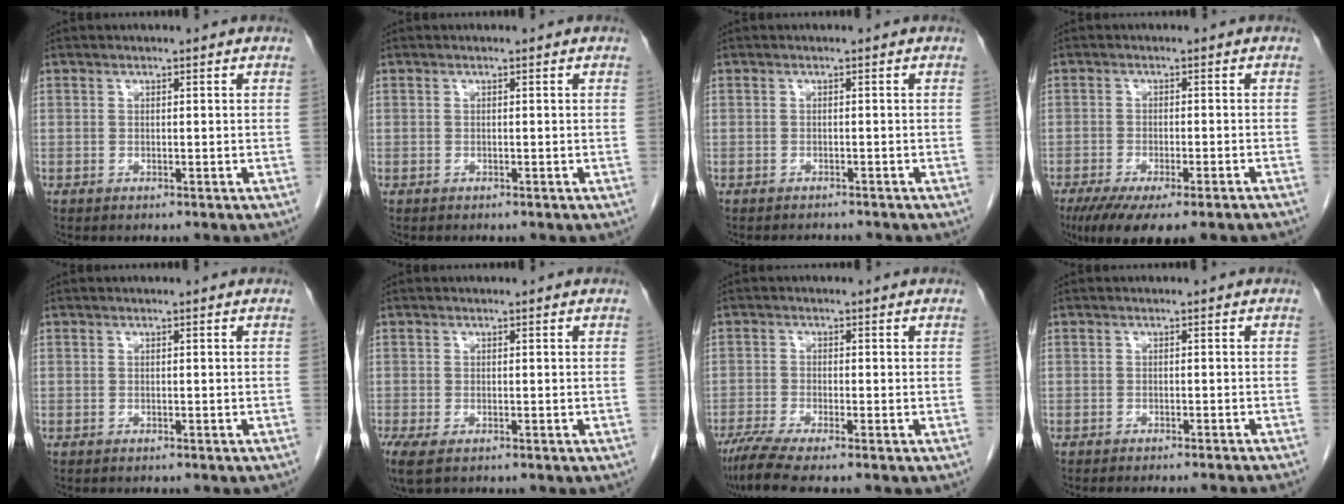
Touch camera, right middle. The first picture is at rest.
{"total": 0.0}
{"total": 2.3, "force": [-2.3, 0.2, 0.4], "torque": [-0.006, -0.008, -0.028]}
{"total": 12.0, "force": [-9.2, 1.6, 7.5], "torque": [-0.108, -0.021, -0.136]}
{"total": 1.0, "force": [-0.9, 0.3, 0.4], "torque": [-0.015, -0.003, -0.010]}
{"total": 4.4, "force": [-3.0, 1.5, 2.9], "torque": [-0.060, -0.019, -0.047]}
{"total": 5.1, "force": [-4.0, -0.6, 3.0], "torque": [-0.054, -0.016, -0.075]}
{"total": 8.8, "force": [-8.1, -0.5, 3.2], "torque": [-0.024, -0.020, -0.094]}